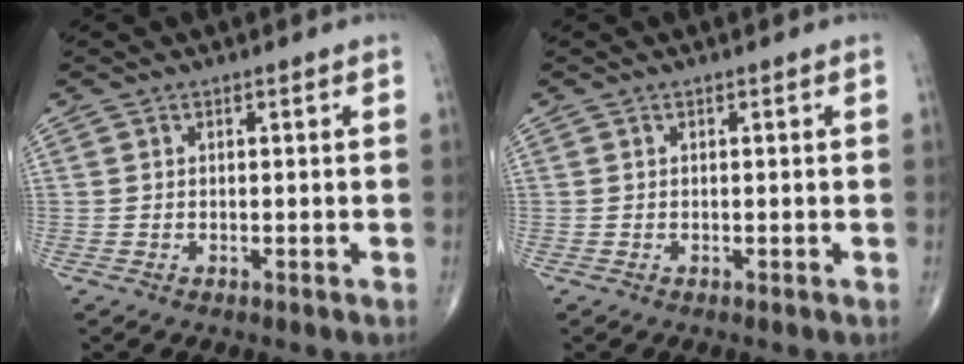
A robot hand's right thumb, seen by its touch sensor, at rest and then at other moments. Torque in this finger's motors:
{"motor_torque": [0.00, 0.00, -0.01, 0.00, 0.00]}